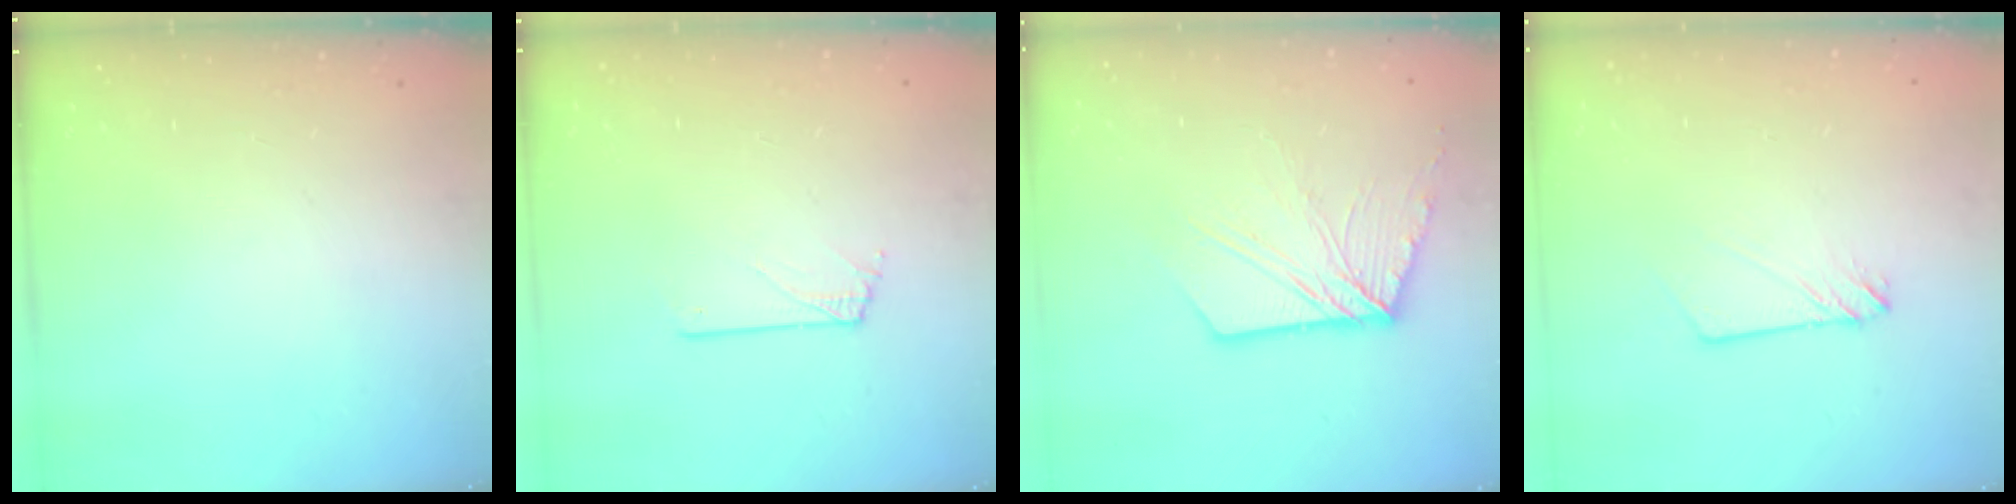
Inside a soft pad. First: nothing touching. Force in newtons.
{"total": 0.6, "press": 0.6, "slide": 0.1}
{"total": 12.9, "press": 12.8, "slide": 1.4}
{"total": 2.9, "press": 2.9, "slide": 0.4}